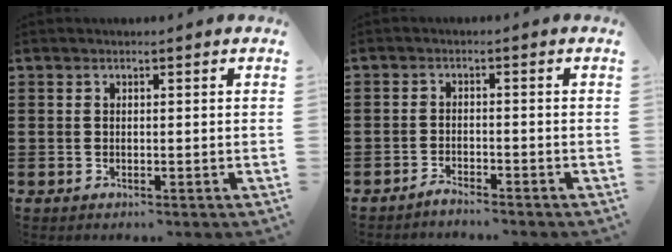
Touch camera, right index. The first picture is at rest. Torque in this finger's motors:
{"motor_torque": [-0.44, -0.55, -0.12, 0.01]}